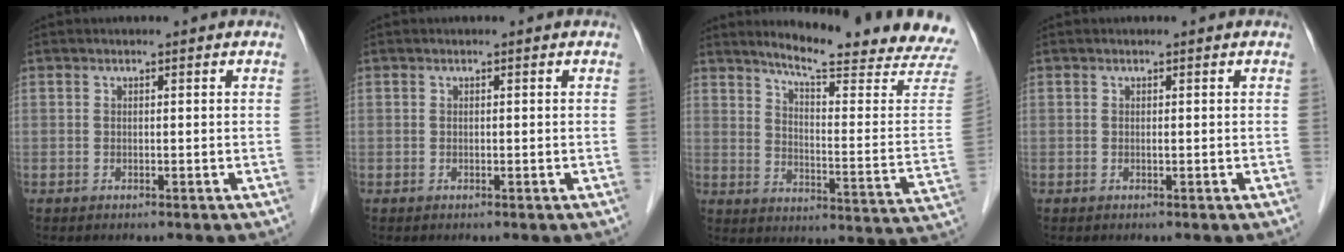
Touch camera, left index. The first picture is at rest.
{"total": 0.0}
{"total": 20.0, "force": [18.3, -0.2, 8.1], "torque": [-0.119, -0.096, 0.226]}
{"total": 0.0}